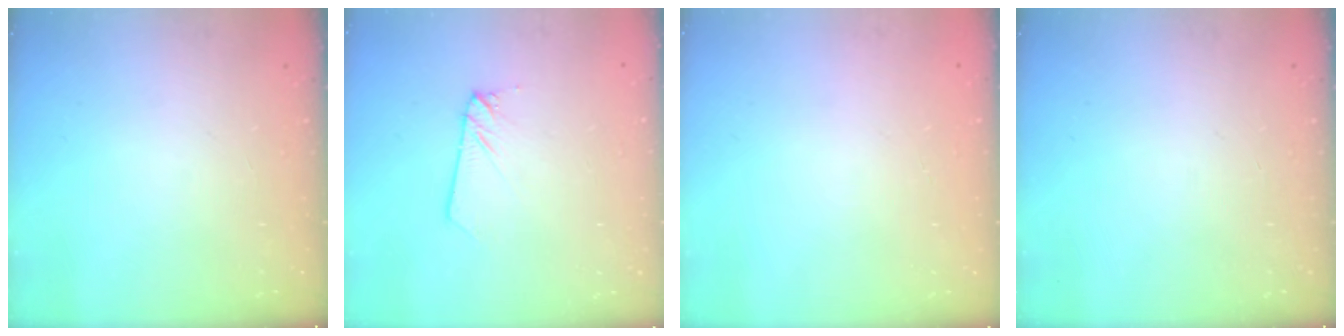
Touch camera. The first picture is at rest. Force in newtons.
{"total": 2.4, "press": 2.4, "slide": 0.1}
{"total": 0.0}
{"total": 0.0}